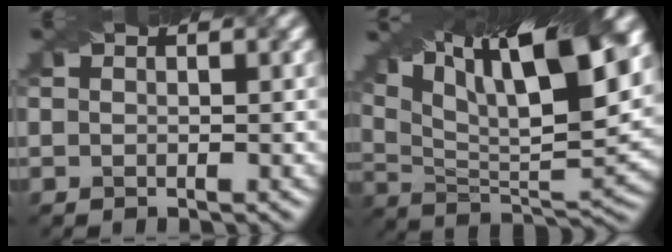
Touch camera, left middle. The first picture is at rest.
{"total": 17.2, "force": [10.4, 5.6, 12.6], "torque": [-0.210, 0.039, 0.157]}